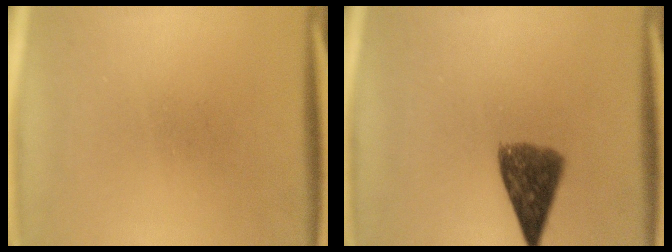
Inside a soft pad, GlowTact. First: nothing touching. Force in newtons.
{"total": 7.6}